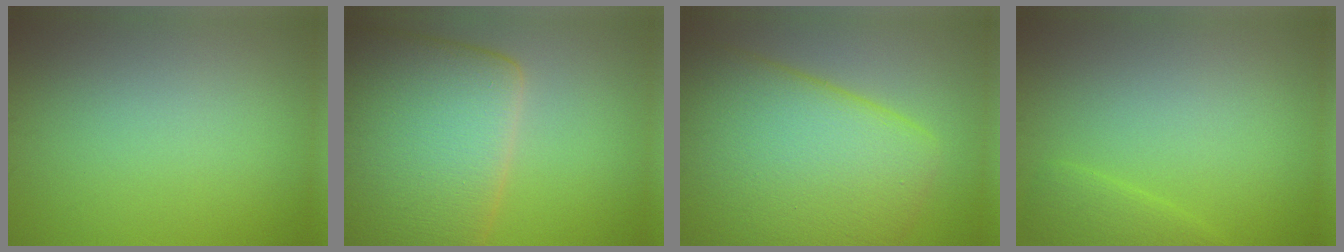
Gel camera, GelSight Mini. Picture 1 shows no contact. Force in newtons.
{"total": 14.8, "press": 14.8, "slide": 1.2}
{"total": 13.5, "press": 13.5, "slide": 0.4}
{"total": 1.7, "press": 1.7, "slide": 0.2}